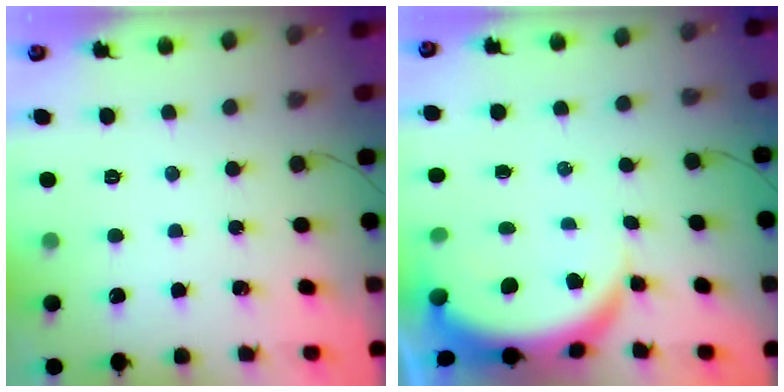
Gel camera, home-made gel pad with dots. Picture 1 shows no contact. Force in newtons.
{"total": 6.1, "press": 6.1, "slide": 0.7}